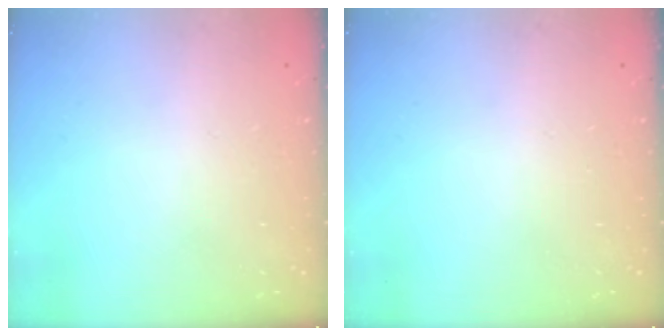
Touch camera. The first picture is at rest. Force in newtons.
{"total": 0.0}